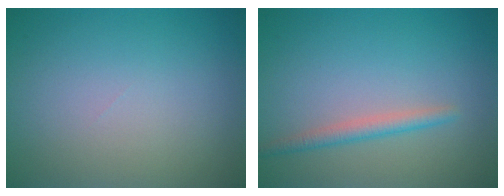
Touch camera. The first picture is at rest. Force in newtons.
{"total": 1.9, "press": 1.9, "slide": 0.0}